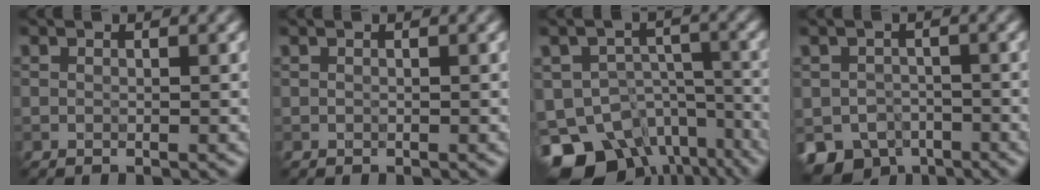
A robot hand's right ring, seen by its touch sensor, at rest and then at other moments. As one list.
[{"total": 0.0}, {"total": 11.7, "force": [-8.0, 7.0, 4.9], "torque": [-0.082, -0.015, -0.114]}, {"total": 5.3, "force": [-2.9, 3.7, 2.2], "torque": [-0.037, -0.019, -0.048]}]